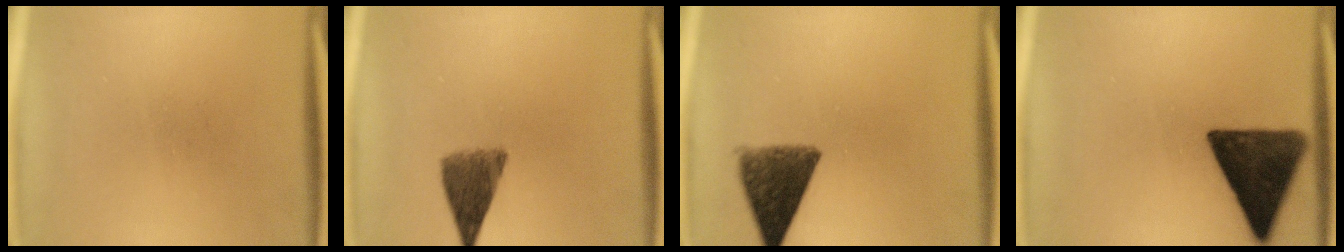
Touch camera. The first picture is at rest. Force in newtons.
{"total": 6.3}
{"total": 9.3}
{"total": 14.2}